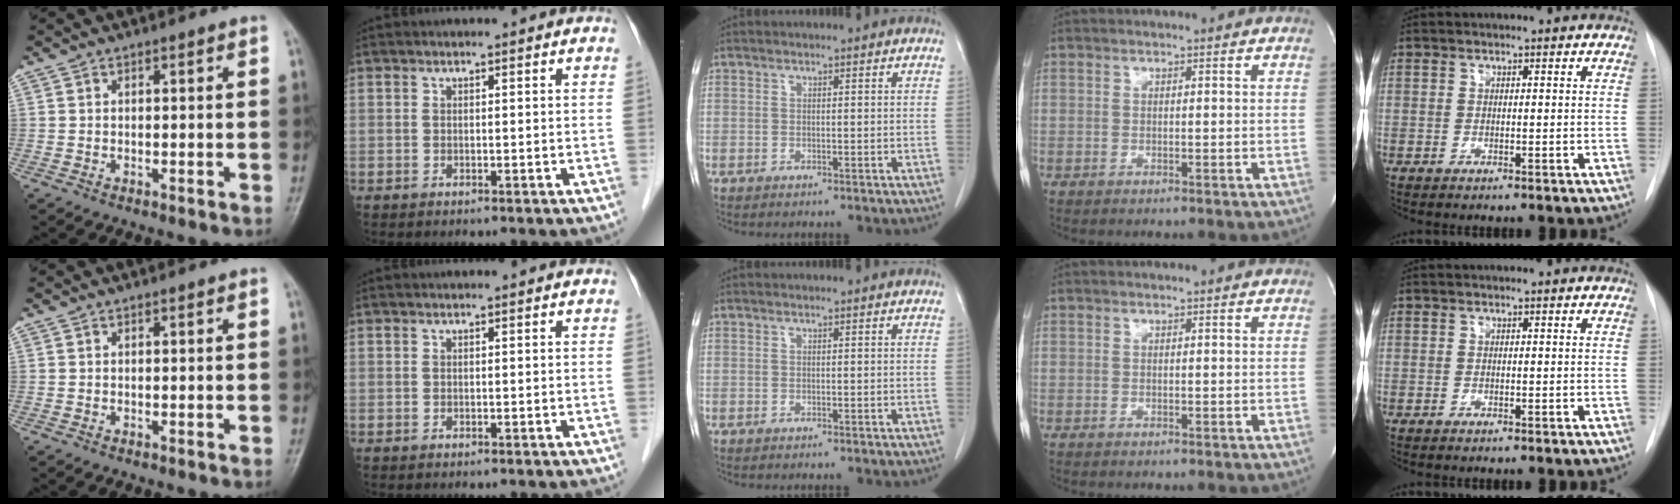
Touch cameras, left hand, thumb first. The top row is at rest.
{}